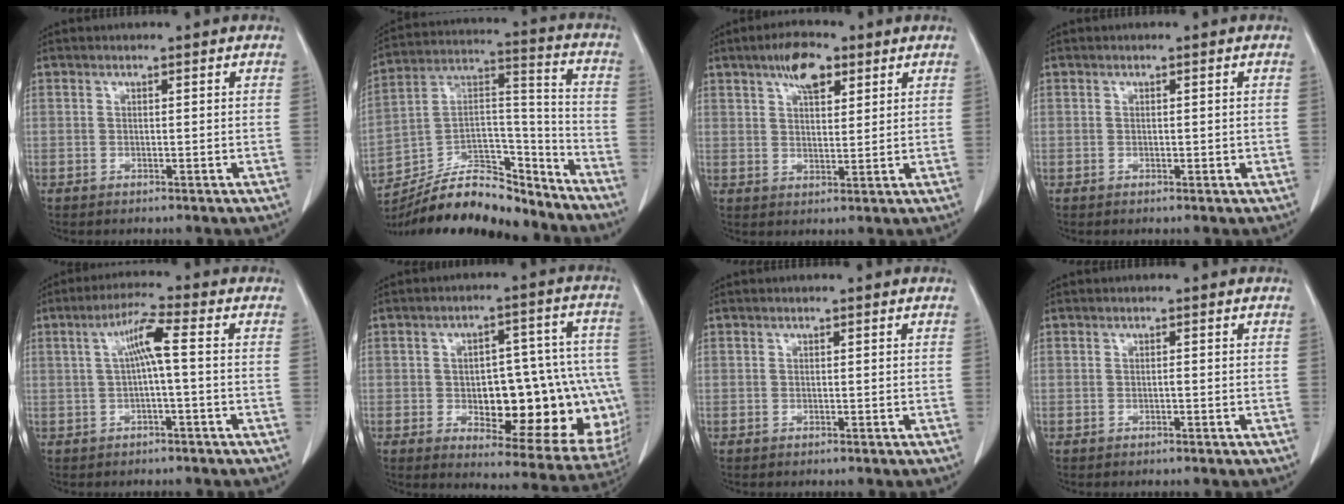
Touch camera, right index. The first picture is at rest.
{"total": 19.6, "force": [-17.4, 5.9, 6.8], "torque": [-0.139, 0.043, -0.291]}
{"total": 6.4, "force": [3.7, 2.6, 4.5], "torque": [-0.082, 0.010, 0.062]}
{"total": 0.7, "force": [0.0, 0.5, 0.5], "torque": [-0.005, 0.002, 0.003]}
{"total": 5.0, "force": [0.4, 0.0, 5.0], "torque": [-0.096, 0.018, 0.010]}
{"total": 22.1, "force": [-3.8, 8.8, 19.9], "torque": [-0.178, 0.038, -0.016]}
{"total": 0.0}
{"total": 0.0}